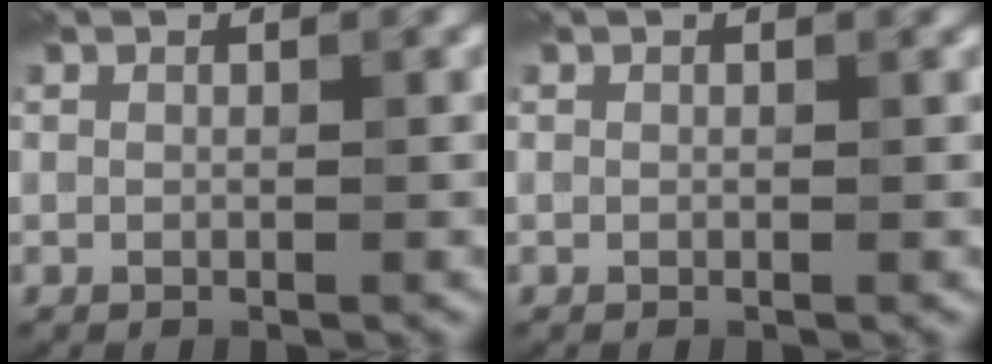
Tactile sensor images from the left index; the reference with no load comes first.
{"total": 0.0}